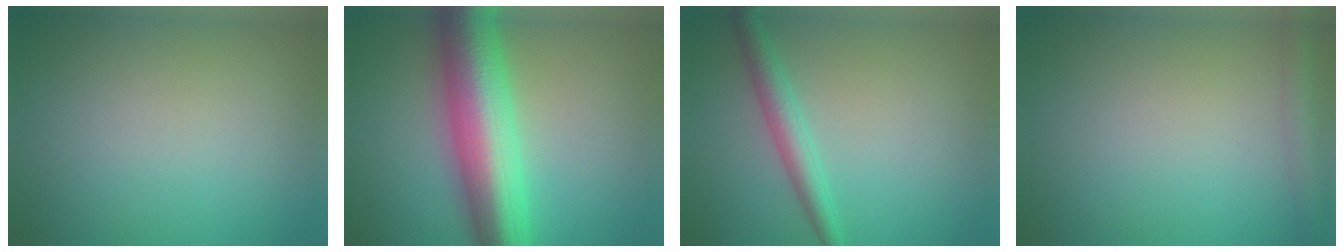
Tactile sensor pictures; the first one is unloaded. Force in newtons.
{"total": 11.1, "press": 11.1, "slide": 0.1}
{"total": 2.9, "press": 2.9, "slide": 0.1}
{"total": 2.5, "press": 2.5, "slide": 0.1}